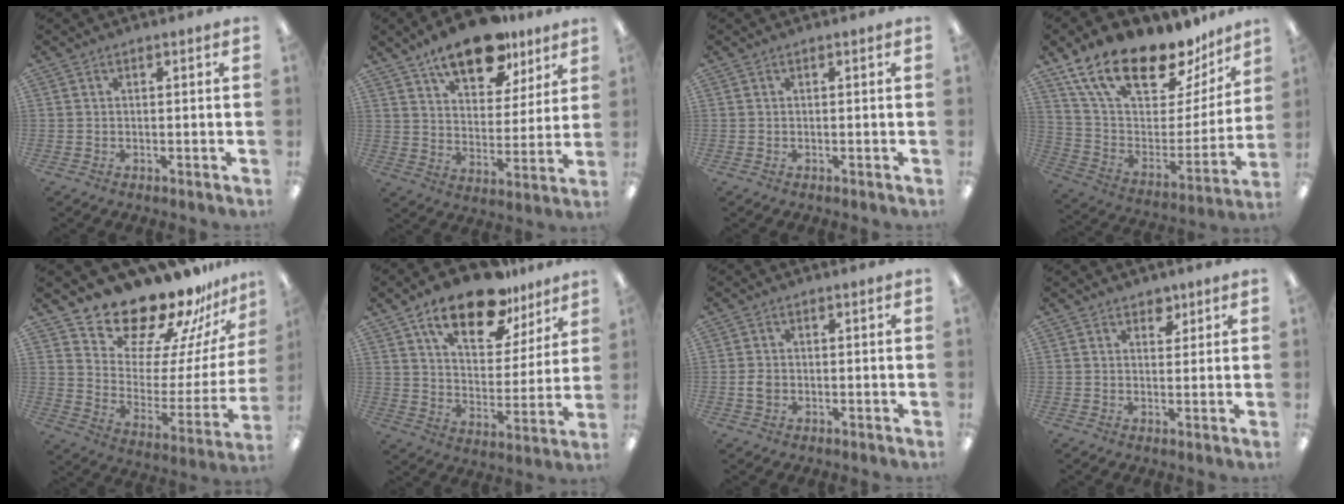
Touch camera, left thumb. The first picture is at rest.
{"total": 15.3, "force": [11.6, 6.9, 7.3], "torque": [-0.107, -0.061, 0.203]}
{"total": 0.0}
{"total": 23.5, "force": [17.1, 9.5, 12.9], "torque": [-0.216, -0.112, 0.300]}
{"total": 20.0, "force": [18.9, 5.0, 4.3], "torque": [-0.071, -0.170, 0.324]}
{"total": 17.8, "force": [12.4, 7.8, 10.0], "torque": [-0.158, -0.065, 0.213]}
{"total": 2.3, "force": [-0.4, 1.8, 1.4], "torque": [-0.023, 0.004, -0.009]}
{"total": 3.2, "force": [2.2, 2.0, 1.1], "torque": [-0.001, -0.009, 0.036]}